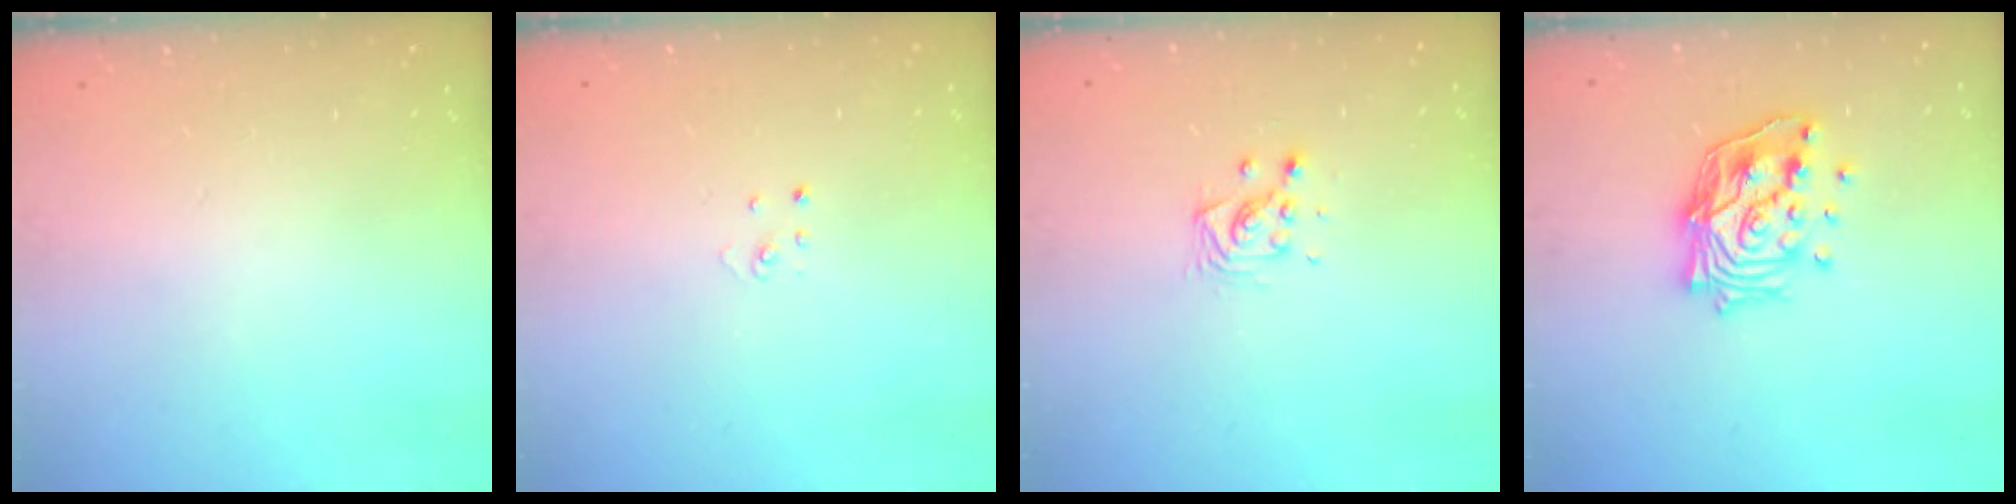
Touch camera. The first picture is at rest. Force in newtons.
{"total": 1.9, "press": 1.9, "slide": 0.2}
{"total": 5.2, "press": 5.2, "slide": 0.1}
{"total": 16.0, "press": 15.8, "slide": 2.3}